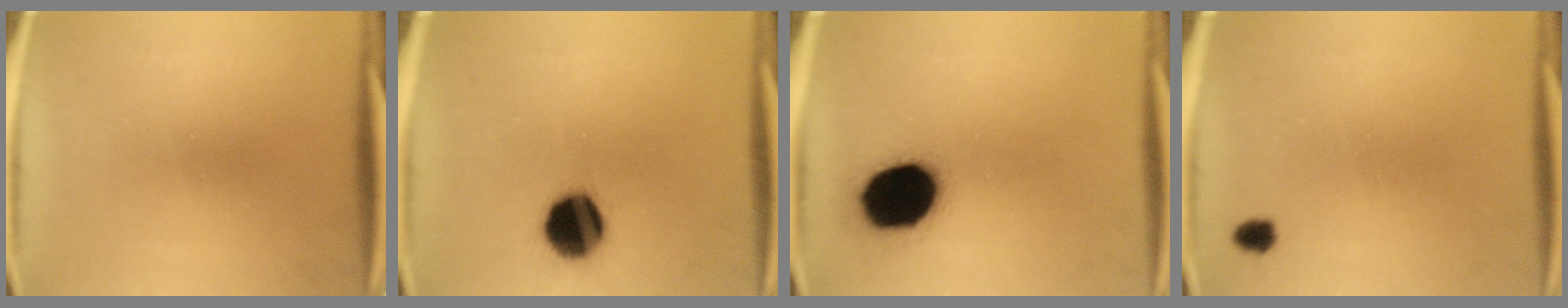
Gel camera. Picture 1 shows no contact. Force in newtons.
{"total": 13.4}
{"total": 19.1}
{"total": 1.8}